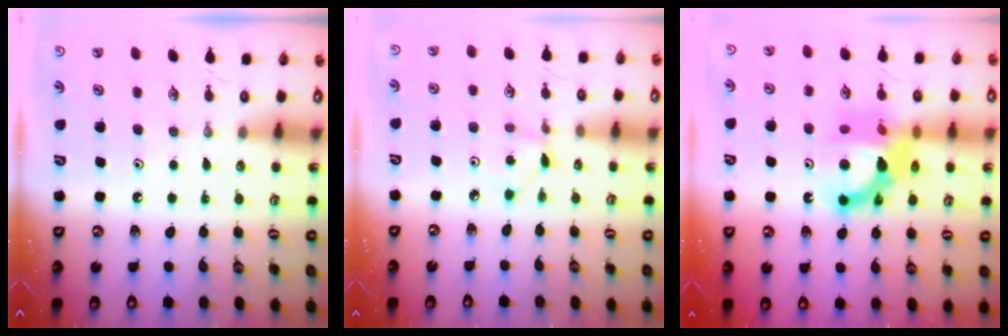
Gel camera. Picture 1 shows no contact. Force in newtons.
{"total": 1.2, "press": 1.2, "slide": 0.1}
{"total": 12.5, "press": 12.4, "slide": 1.6}